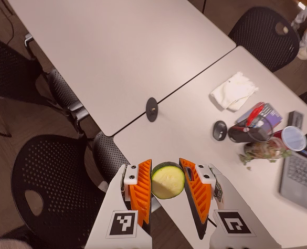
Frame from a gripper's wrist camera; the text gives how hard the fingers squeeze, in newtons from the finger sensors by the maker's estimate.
{"total": 11.8, "left": 12.1, "right": 11.5}